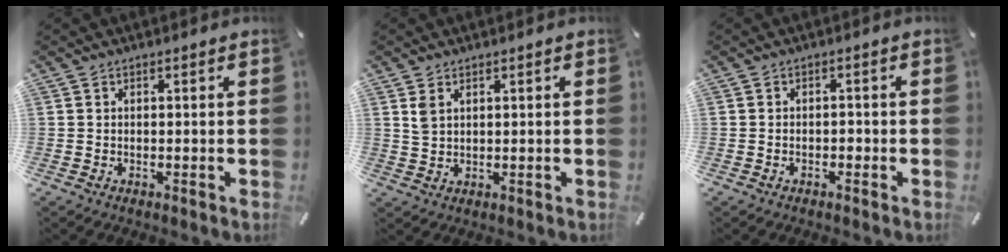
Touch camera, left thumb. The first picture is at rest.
{"total": 2.6, "force": [1.4, 1.8, 1.3], "torque": [-0.029, 0.004, 0.026]}
{"total": 1.3, "force": [-0.6, 0.8, 0.8], "torque": [-0.017, 0.005, -0.014]}